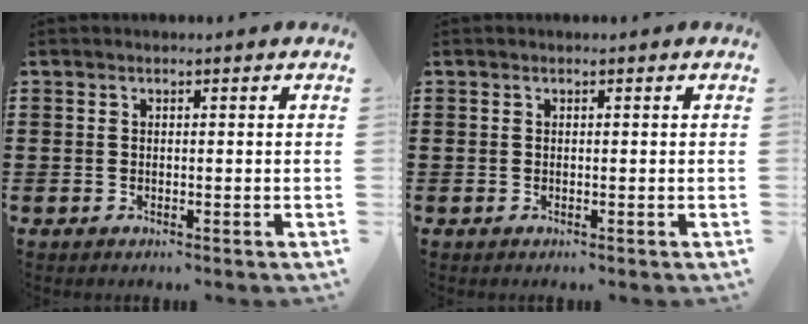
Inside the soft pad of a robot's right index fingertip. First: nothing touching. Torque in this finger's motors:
{"motor_torque": [0.27, 0.23, 0.03, 0.01]}